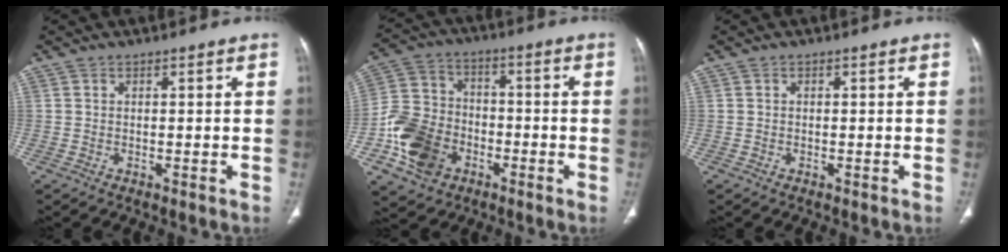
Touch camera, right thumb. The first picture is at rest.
{"total": 13.6, "force": [-5.5, 10.6, 6.7], "torque": [-0.111, 0.031, -0.102]}
{"total": 0.0}